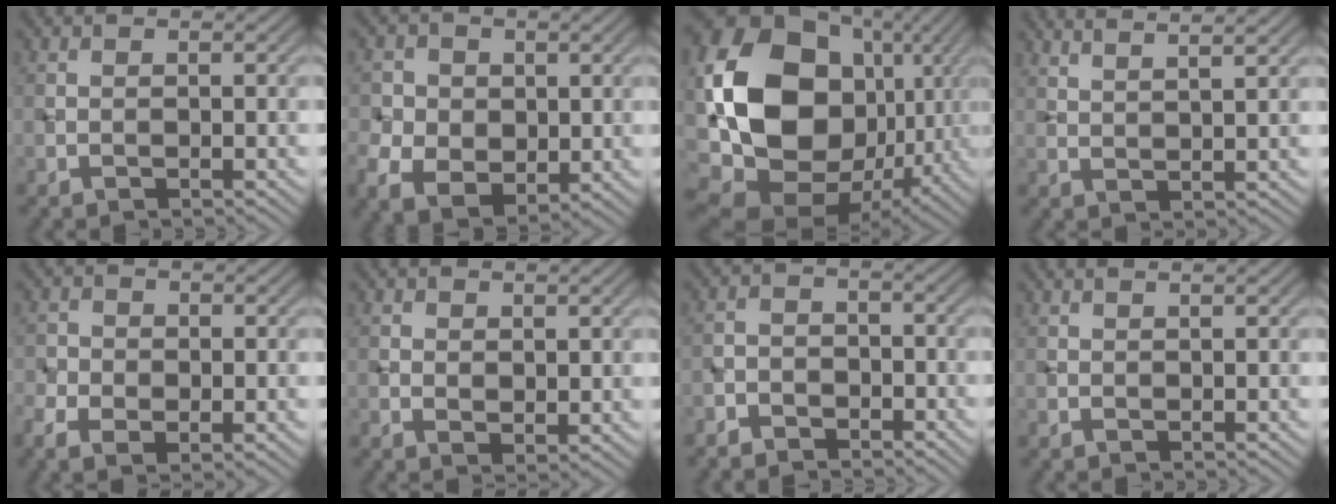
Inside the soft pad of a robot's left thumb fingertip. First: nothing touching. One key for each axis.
{"total": 7.7, "fx": 0.1, "fy": 6.5, "fz": 4.1, "tx": -0.110, "ty": -0.010, "tz": 0.001}
{"total": 20.9, "fx": 1.8, "fy": 16.0, "fz": 13.3, "tx": -0.311, "ty": -0.022, "tz": 0.056}
{"total": 5.6, "fx": 4.4, "fy": 1.0, "fz": 3.3, "tx": -0.034, "ty": 0.011, "tz": 0.058}
{"total": 5.4, "fx": -1.9, "fy": 3.5, "fz": 3.6, "tx": -0.074, "ty": -0.016, "tz": -0.034}
{"total": 2.1, "fx": 1.1, "fy": 1.3, "fz": 1.2, "tx": -0.022, "ty": -0.007, "tz": 0.023}
{"total": 3.4, "fx": -2.8, "fy": 1.9, "fz": 0.8, "tx": -0.005, "ty": 0.004, "tz": -0.061}
{"total": 1.0, "fx": 0.9, "fy": 0.0, "fz": 0.5, "tx": -0.011, "ty": -0.002, "tz": 0.013}